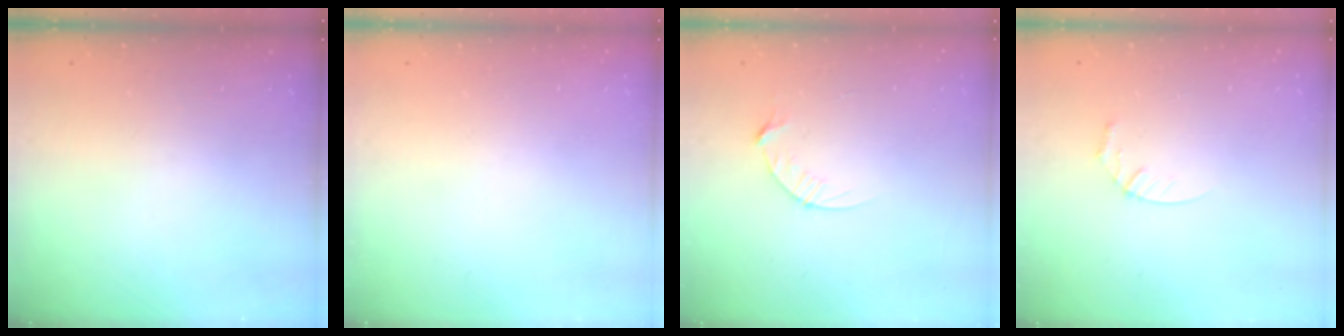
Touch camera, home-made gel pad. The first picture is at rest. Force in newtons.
{"total": 0.0}
{"total": 4.4, "press": 4.4, "slide": 0.6}
{"total": 3.5, "press": 3.5, "slide": 0.3}